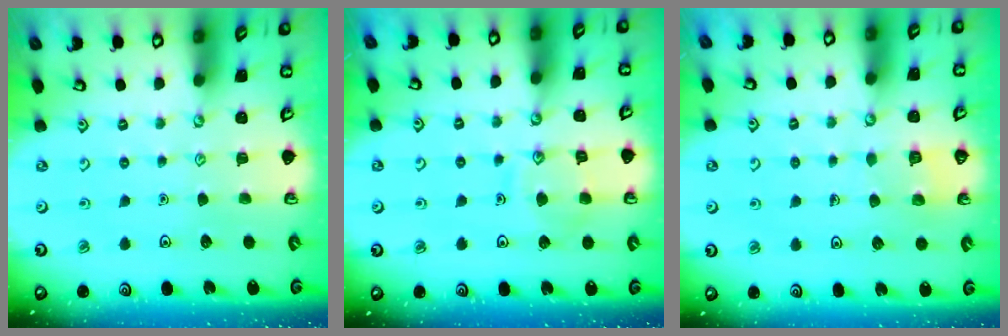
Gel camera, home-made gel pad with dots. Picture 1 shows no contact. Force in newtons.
{"total": 10.2, "press": 10.1, "slide": 0.9}
{"total": 2.5, "press": 2.5, "slide": 0.1}